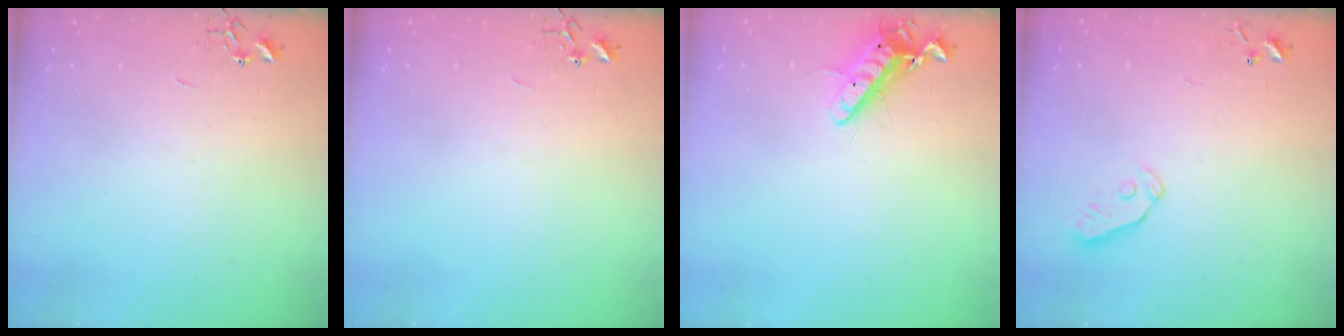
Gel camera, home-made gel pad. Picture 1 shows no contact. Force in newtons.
{"total": 0.0}
{"total": 12.1, "press": 12.0, "slide": 1.4}
{"total": 3.0, "press": 3.0, "slide": 0.3}